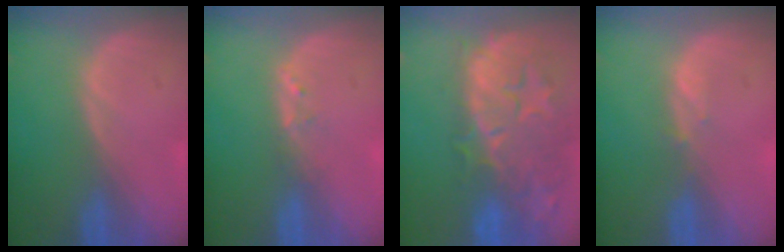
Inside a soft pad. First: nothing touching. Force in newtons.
{"total": 1.2, "press": 1.1, "slide": 0.2}
{"total": 14.8, "press": 11.9, "slide": 8.8}
{"total": 0.8, "press": 0.8, "slide": 0.3}